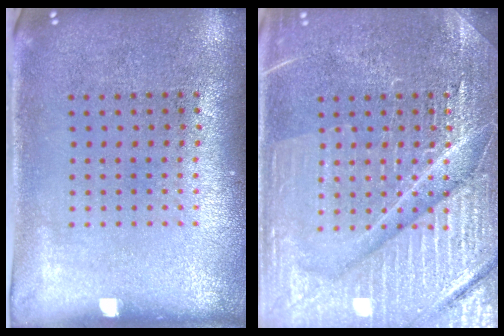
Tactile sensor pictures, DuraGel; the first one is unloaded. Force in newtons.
{"total": 7.6, "press": 7.5, "slide": 1.0}